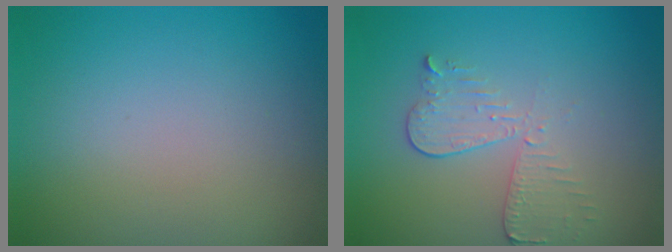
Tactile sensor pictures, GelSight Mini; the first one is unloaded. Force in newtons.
{"total": 3.1, "press": 2.6, "slide": 1.6}